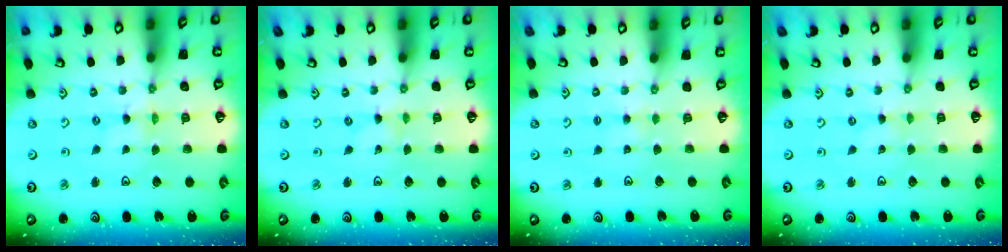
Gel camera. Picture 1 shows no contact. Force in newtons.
{"total": 0.0}
{"total": 2.7, "press": 2.7, "slide": 0.3}
{"total": 0.0}